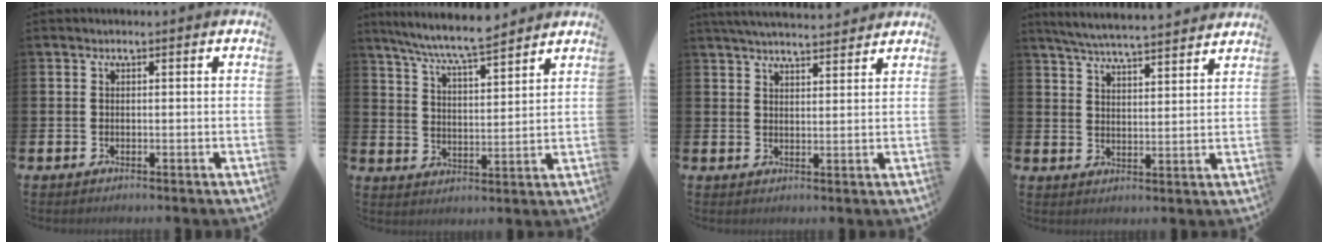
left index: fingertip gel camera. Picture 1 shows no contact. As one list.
[{"total": 7.6, "force": [7.2, 0.1, 2.5], "torque": [-0.074, -0.040, 0.128]}, {"total": 4.5, "force": [4.5, 0.2, 0.6], "torque": [-0.019, -0.019, 0.082]}, {"total": 5.7, "force": [5.6, -0.2, 1.1], "torque": [-0.040, -0.037, 0.100]}]